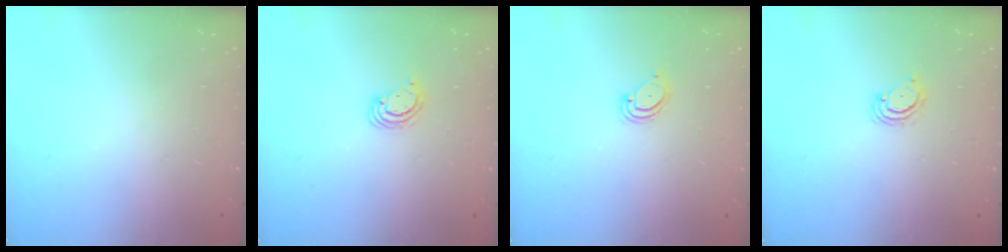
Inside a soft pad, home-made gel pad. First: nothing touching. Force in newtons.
{"total": 2.5, "press": 2.5, "slide": 0.3}
{"total": 4.0, "press": 4.0, "slide": 0.3}
{"total": 3.6, "press": 3.6, "slide": 0.4}